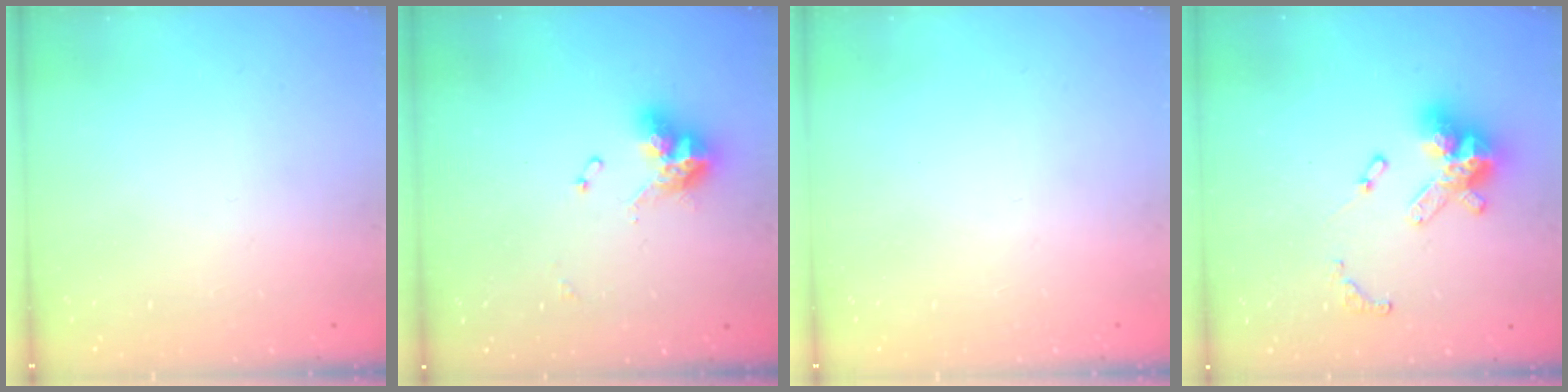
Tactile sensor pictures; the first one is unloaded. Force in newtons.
{"total": 11.3, "press": 11.2, "slide": 1.0}
{"total": 0.0}
{"total": 15.2, "press": 15.1, "slide": 1.3}